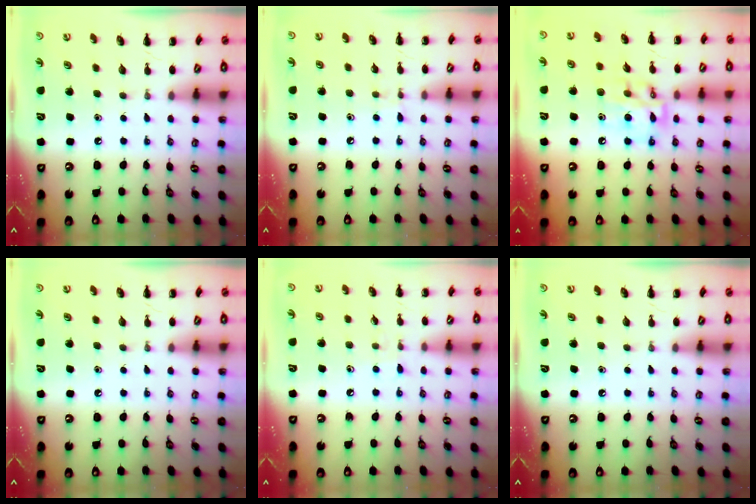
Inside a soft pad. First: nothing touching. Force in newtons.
{"total": 4.5, "press": 4.1, "slide": 1.6}
{"total": 12.9, "press": 12.7, "slide": 2.1}
{"total": 0.0}
{"total": 5.1, "press": 4.7, "slide": 2.0}
{"total": 0.0}